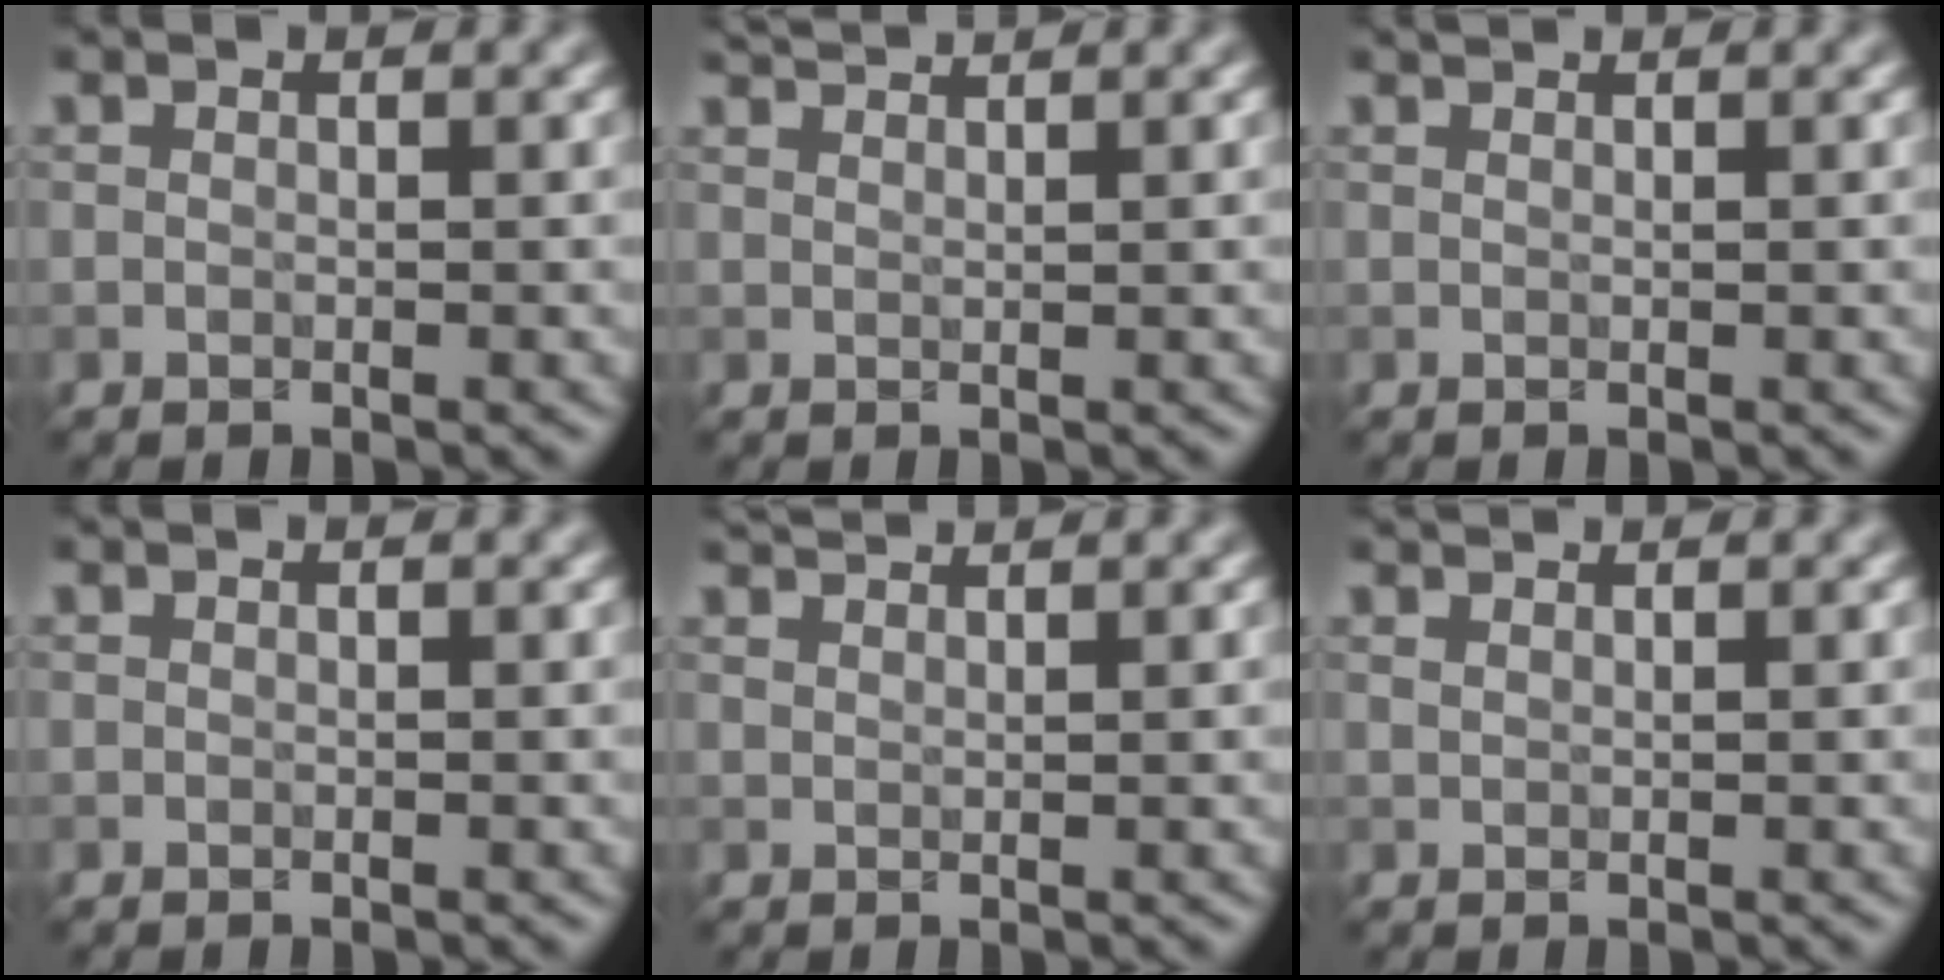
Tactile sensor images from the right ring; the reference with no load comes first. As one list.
[{"total": 1.8, "force": [1.7, 0.3, 0.7], "torque": [-0.005, 0.004, 0.021]}, {"total": 0.6, "force": [0.6, 0.0, 0.1], "torque": [-0.004, -0.001, 0.007]}, {"total": 0.0}, {"total": 1.8, "force": [1.7, 0.2, 0.5], "torque": [-0.009, 0.004, 0.025]}, {"total": 1.2, "force": [1.2, 0.2, 0.3], "torque": [-0.009, -0.001, 0.017]}]